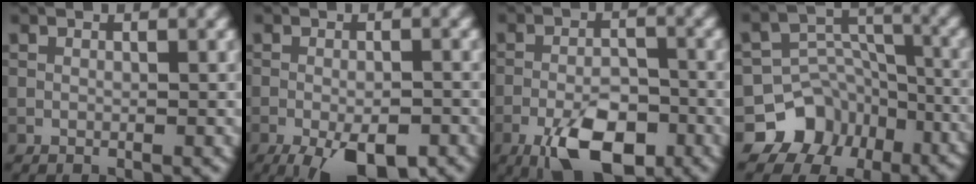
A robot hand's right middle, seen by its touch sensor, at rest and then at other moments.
{"total": 7.3, "force": [-4.3, 2.5, 5.3], "torque": [-0.083, -0.017, -0.063]}
{"total": 7.4, "force": [-4.0, 3.2, 5.3], "torque": [-0.088, -0.001, -0.073]}
{"total": 12.6, "force": [-8.3, 9.3, 1.9], "torque": [-0.034, -0.002, -0.122]}